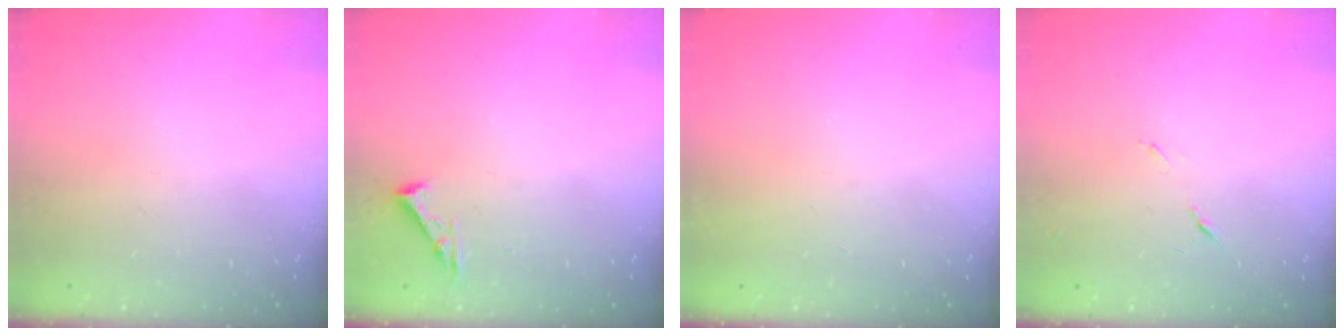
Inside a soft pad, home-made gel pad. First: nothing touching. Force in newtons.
{"total": 5.3, "press": 5.2, "slide": 0.7}
{"total": 1.7, "press": 1.7, "slide": 0.1}
{"total": 6.1, "press": 6.1, "slide": 0.6}